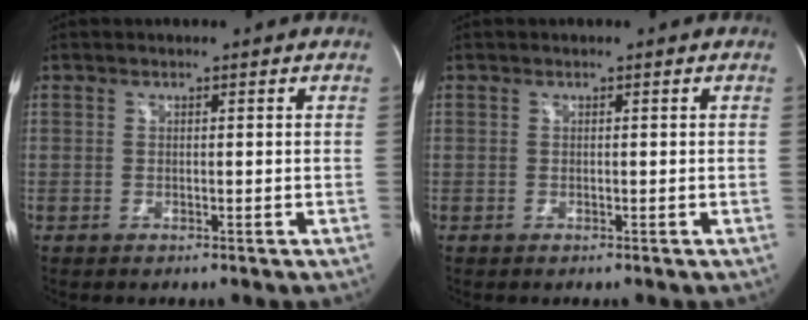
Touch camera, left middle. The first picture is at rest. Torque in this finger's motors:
{"motor_torque": [-0.07, -0.03, -0.06, -0.01]}